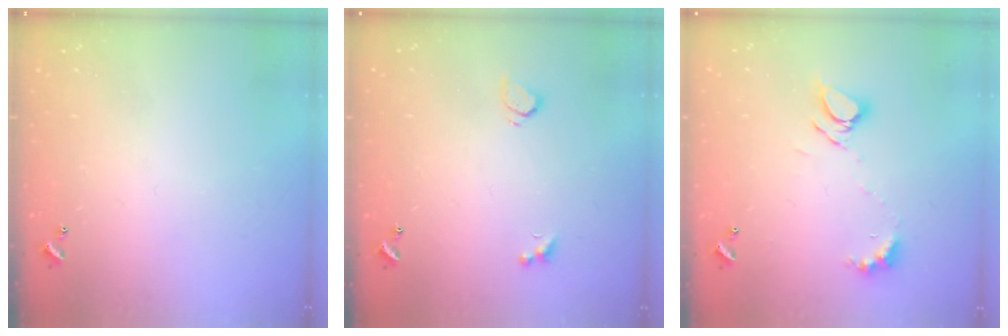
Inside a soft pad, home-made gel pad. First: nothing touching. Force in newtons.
{"total": 2.1, "press": 1.8, "slide": 1.2}
{"total": 7.0, "press": 7.0, "slide": 0.8}